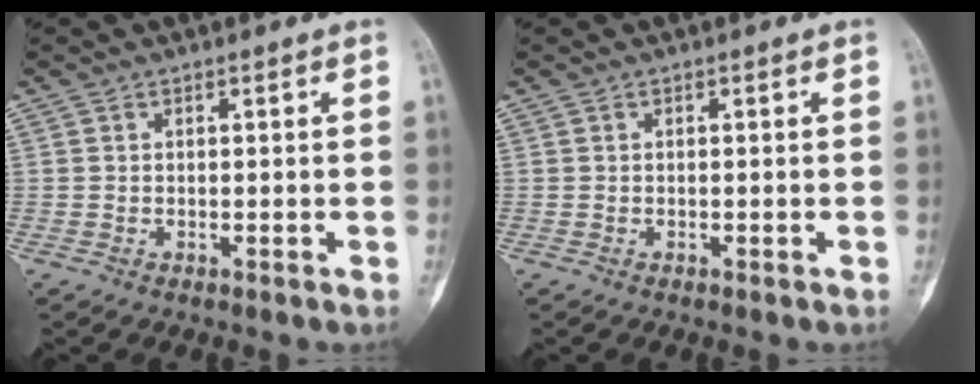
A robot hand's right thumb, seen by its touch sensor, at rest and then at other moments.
{"total": 0.0}